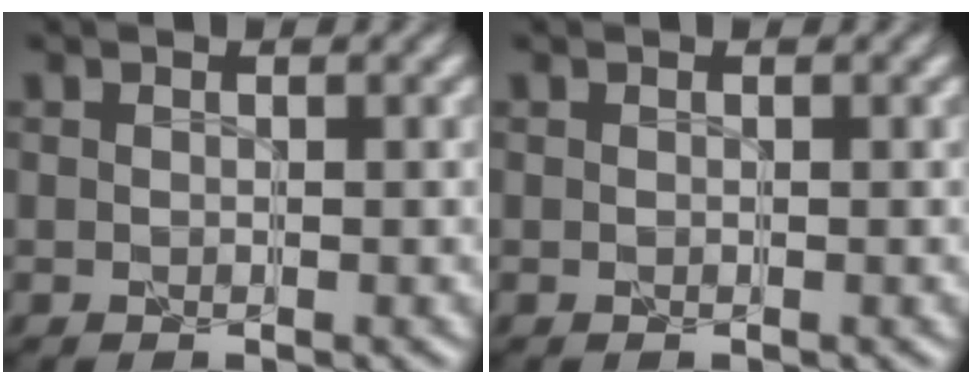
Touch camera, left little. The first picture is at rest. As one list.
[{"total": 0.0}]